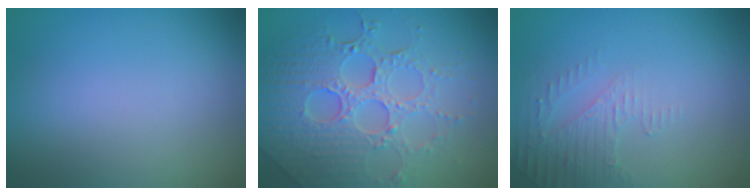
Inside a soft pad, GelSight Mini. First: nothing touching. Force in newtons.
{"total": 7.3, "press": 5.5, "slide": 4.9}
{"total": 2.6, "press": 2.5, "slide": 0.7}